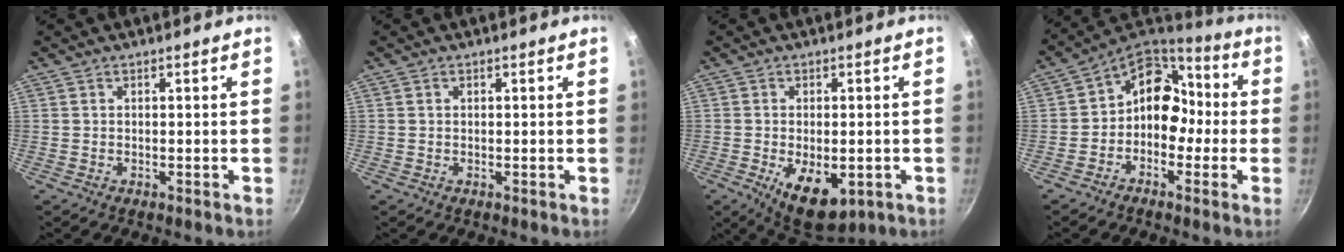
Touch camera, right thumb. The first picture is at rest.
{"total": 0.6, "force": [0.2, 0.5, 0.3], "torque": [-0.004, 0.003, 0.002]}
{"total": 10.4, "force": [-3.2, 5.4, 8.2], "torque": [-0.099, -0.003, -0.030]}
{"total": 12.0, "force": [-1.6, 9.4, 7.2], "torque": [-0.058, 0.056, -0.049]}